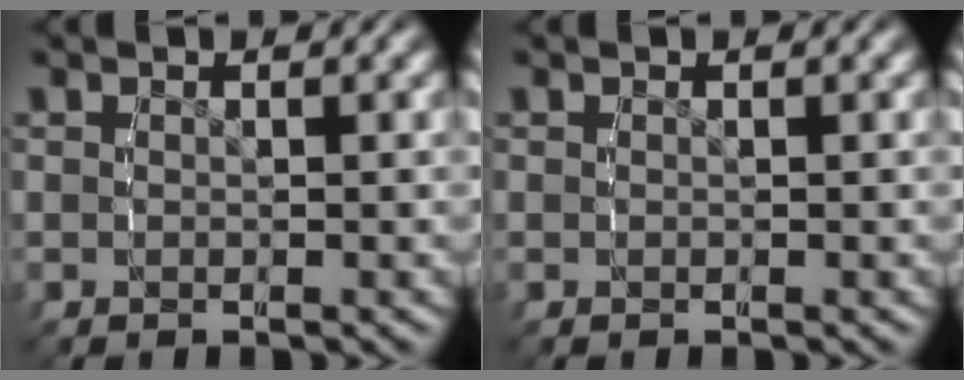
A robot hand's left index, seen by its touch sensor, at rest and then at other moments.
{"total": 0.0}